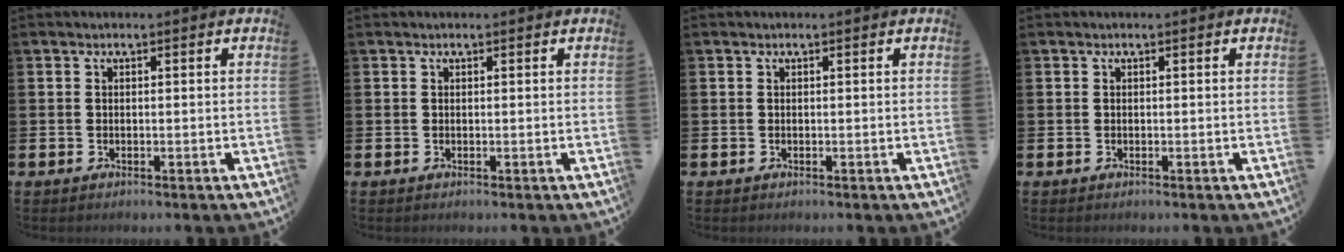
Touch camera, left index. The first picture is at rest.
{"total": 0.0}
{"total": 0.0}
{"total": 0.0}